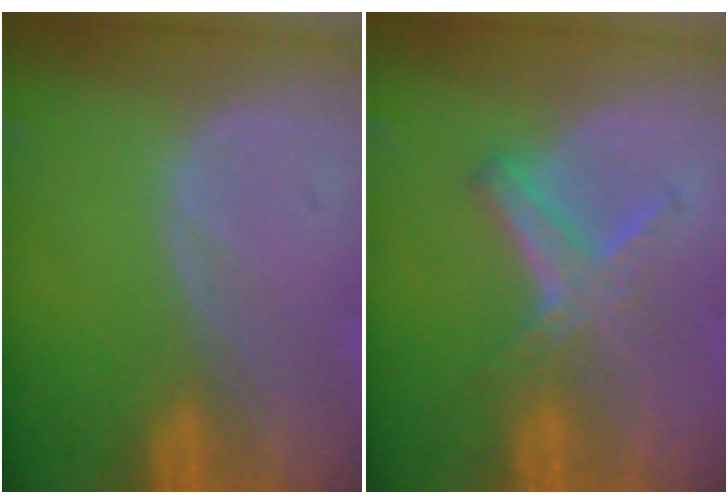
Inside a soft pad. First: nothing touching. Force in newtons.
{"total": 6.0, "press": 5.2, "slide": 3.1}